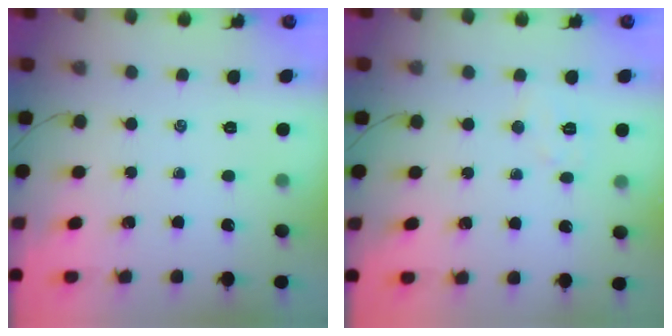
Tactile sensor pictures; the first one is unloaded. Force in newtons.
{"total": 5.1, "press": 5.0, "slide": 0.9}